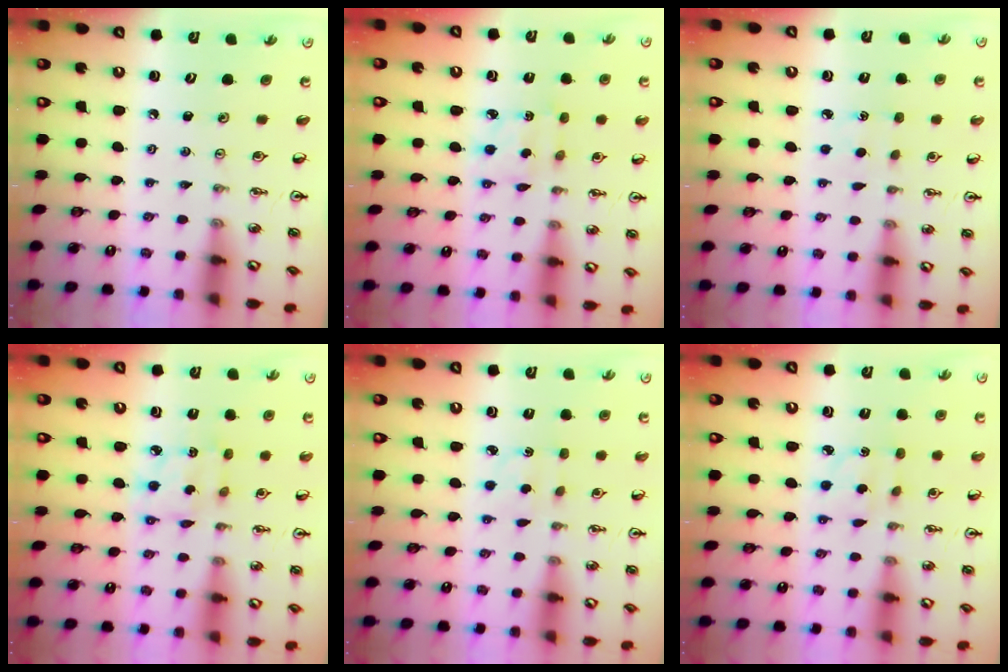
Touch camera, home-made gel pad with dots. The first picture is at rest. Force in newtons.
{"total": 2.0, "press": 2.0, "slide": 0.2}
{"total": 1.4, "press": 1.4, "slide": 0.2}
{"total": 4.4, "press": 4.4, "slide": 0.2}
{"total": 1.6, "press": 1.5, "slide": 0.5}
{"total": 2.3, "press": 2.1, "slide": 0.8}